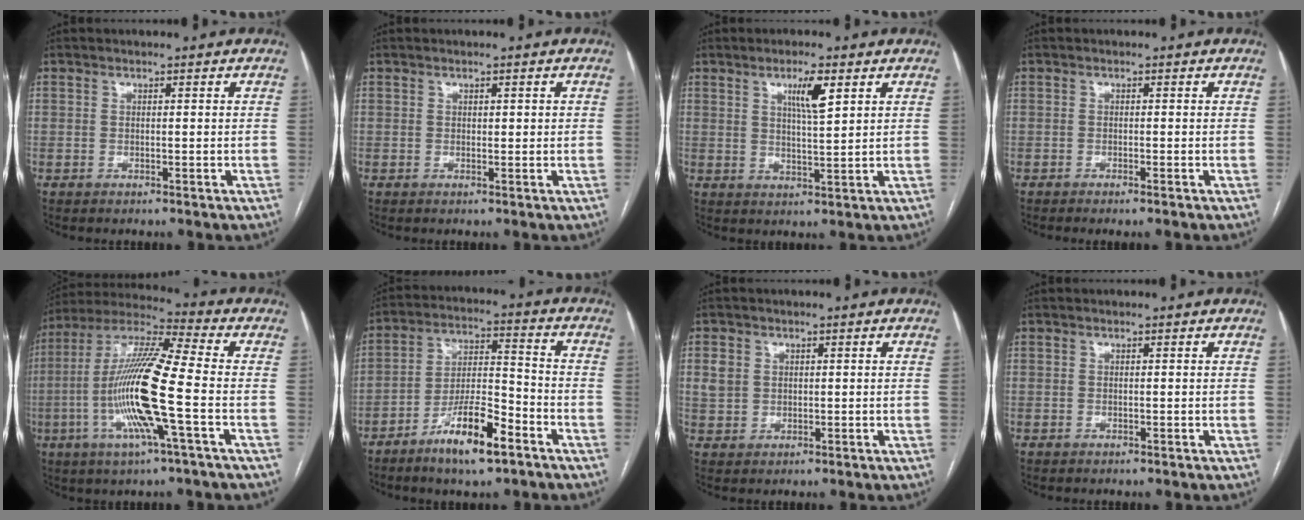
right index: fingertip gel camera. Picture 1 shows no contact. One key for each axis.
{"total": 1.1, "fx": 0.3, "fy": 0.6, "fz": 0.9, "tx": -0.010, "ty": 0.002, "tz": 0.005}
{"total": 5.2, "fx": 2.5, "fy": 0.5, "fz": 4.5, "tx": -0.077, "ty": -0.002, "tz": 0.043}
{"total": 1.4, "fx": -1.0, "fy": -0.1, "fz": 0.9, "tx": -0.014, "ty": -0.002, "tz": -0.016}
{"total": 16.4, "fx": -3.6, "fy": 0.4, "fz": 16.0, "tx": -0.325, "ty": -0.005, "tz": -0.076}
{"total": 11.2, "fx": -6.9, "fy": 2.2, "fz": 8.6, "tx": -0.159, "ty": -0.003, "tz": -0.123}
{"total": 3.1, "fx": 1.0, "fy": 2.8, "fz": 1.0, "tx": -0.023, "ty": 0.011, "tz": 0.026}
{"total": 0.0}